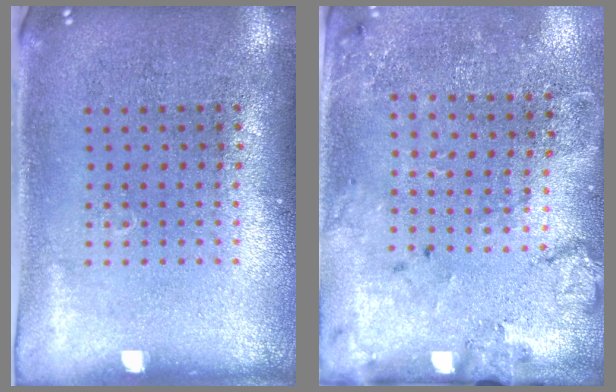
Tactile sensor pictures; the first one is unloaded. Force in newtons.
{"total": 2.0, "press": 1.5, "slide": 1.2}